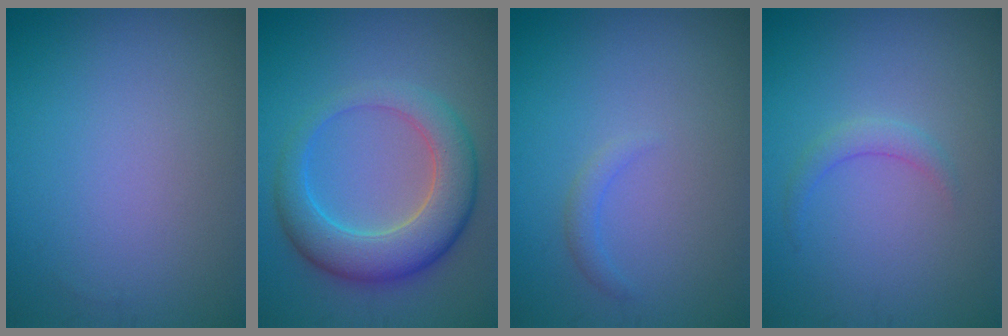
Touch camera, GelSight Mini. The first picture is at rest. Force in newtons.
{"total": 6.7, "press": 6.7, "slide": 0.4}
{"total": 1.0, "press": 1.0, "slide": 0.2}
{"total": 1.4, "press": 1.4, "slide": 0.1}